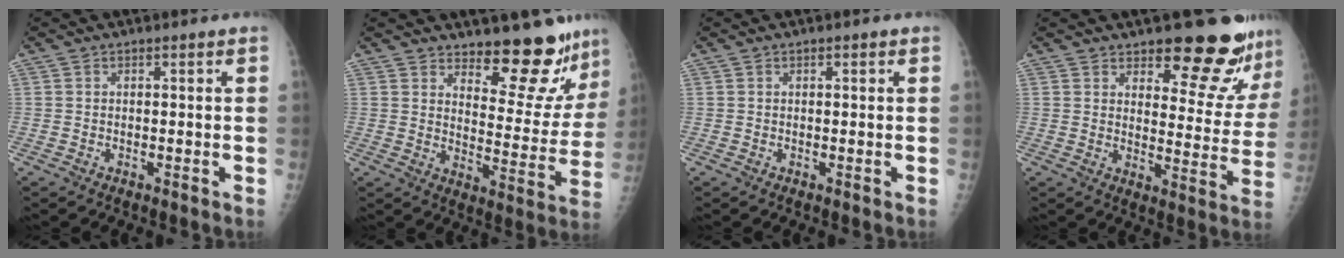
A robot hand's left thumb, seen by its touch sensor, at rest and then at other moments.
{"total": 14.4, "force": [12.8, 4.4, 5.1], "torque": [-0.017, -0.116, 0.167]}
{"total": 0.6, "force": [0.3, 0.2, 0.5], "torque": [-0.006, 0.001, 0.003]}
{"total": 15.6, "force": [13.0, 4.8, 7.1], "torque": [-0.040, -0.103, 0.158]}